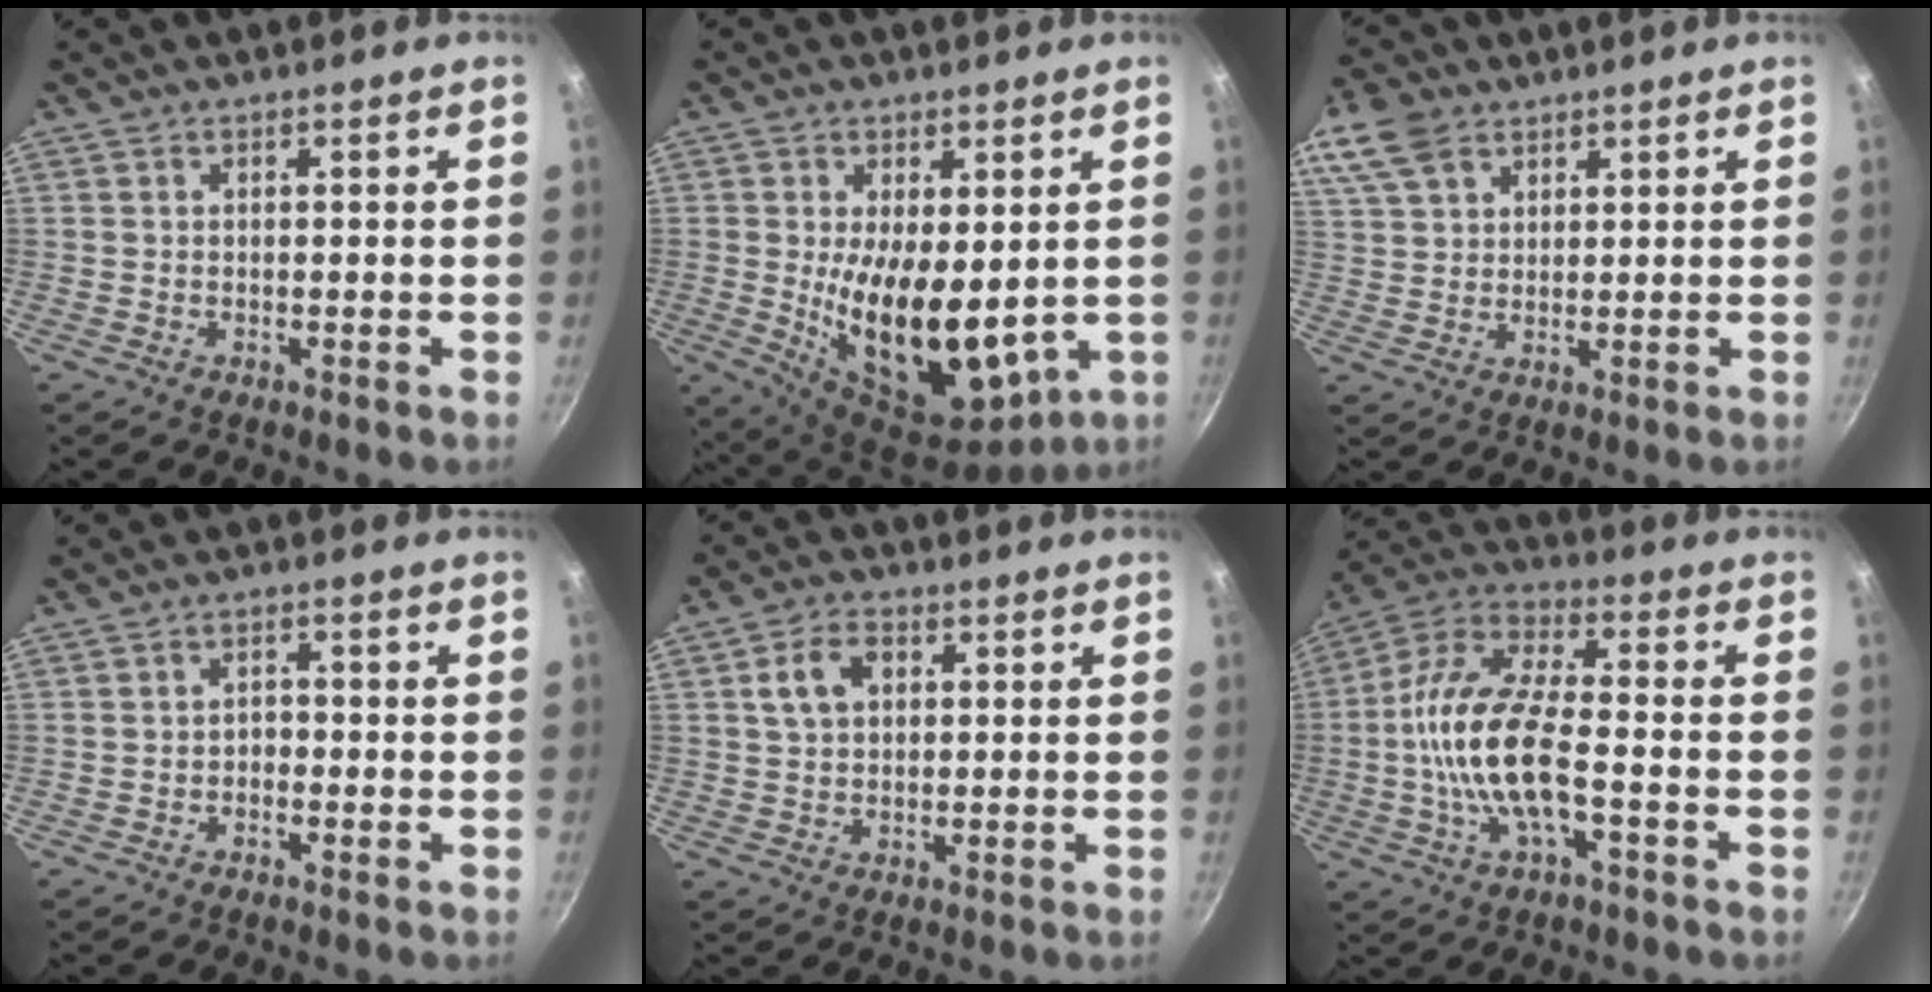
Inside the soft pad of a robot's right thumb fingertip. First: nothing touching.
{"total": 17.5, "force": [0.1, 9.2, 14.9], "torque": [-0.233, -0.036, 0.023]}
{"total": 9.1, "force": [5.3, 6.0, 4.4], "torque": [-0.076, -0.002, 0.099]}
{"total": 1.6, "force": [-0.8, 1.1, 0.9], "torque": [-0.006, 0.013, -0.015]}
{"total": 6.2, "force": [1.7, 4.4, 4.1], "torque": [-0.057, 0.008, 0.026]}
{"total": 16.1, "force": [-3.2, 6.6, 14.3], "torque": [-0.275, 0.037, -0.080]}